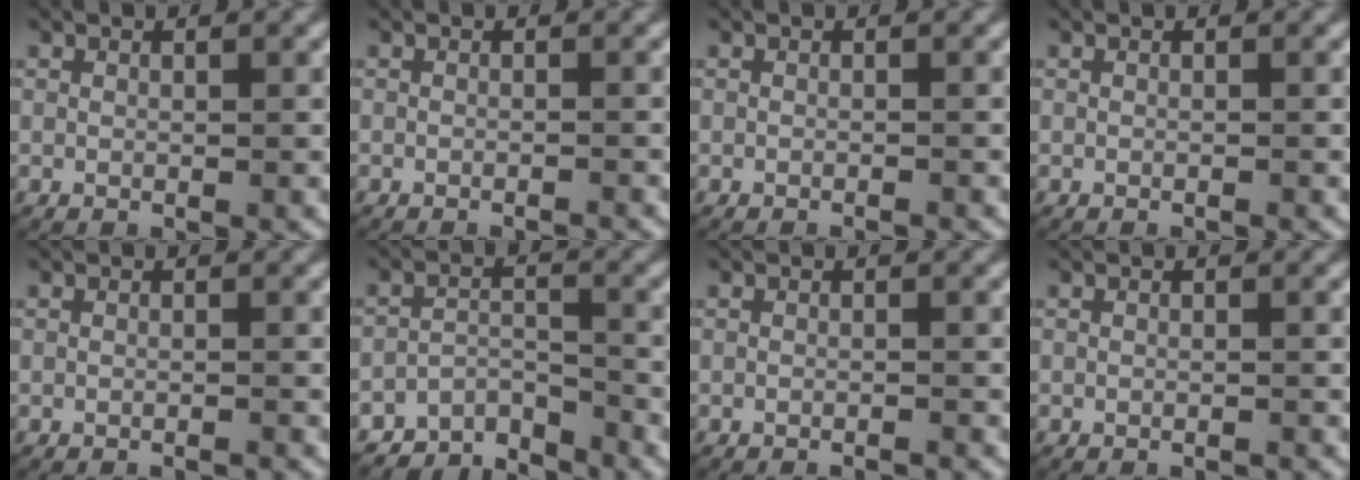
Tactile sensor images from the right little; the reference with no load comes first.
{"total": 1.0, "force": [-1.0, -0.1, 0.2], "torque": [0.000, 0.002, -0.018]}
{"total": 0.6, "force": [-0.6, -0.2, 0.1], "torque": [-0.001, 0.003, -0.012]}
{"total": 0.0}
{"total": 0.8, "force": [-0.8, -0.2, 0.1], "torque": [-0.001, 0.003, -0.015]}
{"total": 6.9, "force": [-6.1, 2.6, 1.8], "torque": [-0.026, -0.015, -0.104]}
{"total": 1.2, "force": [-1.2, -0.1, 0.2], "torque": [-0.001, 0.002, -0.021]}
{"total": 0.7, "force": [-0.6, -0.1, 0.1], "torque": [-0.002, 0.001, -0.012]}